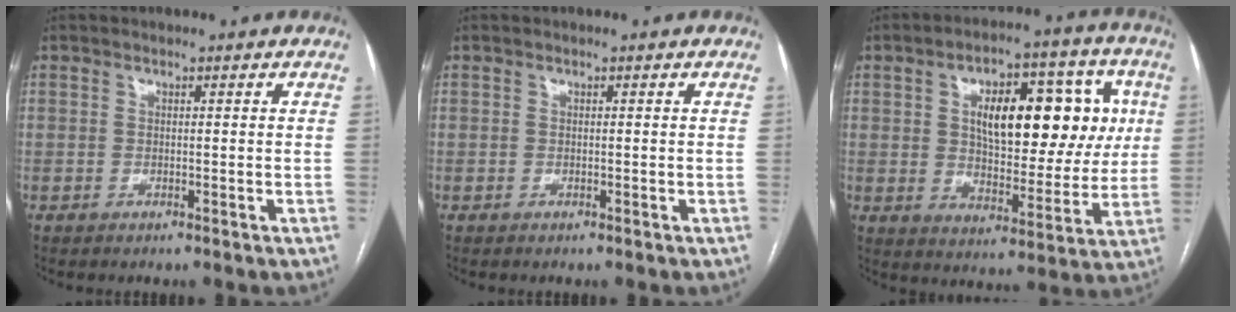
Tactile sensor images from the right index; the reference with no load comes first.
{"total": 0.0}
{"total": 18.6, "force": [4.3, 8.5, 16.0], "torque": [-0.227, 0.036, 0.068]}